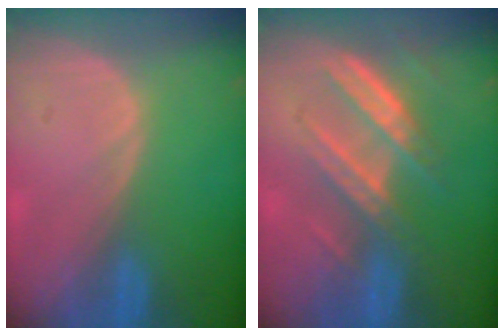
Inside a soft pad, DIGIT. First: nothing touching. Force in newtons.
{"total": 7.7, "press": 7.0, "slide": 3.1}